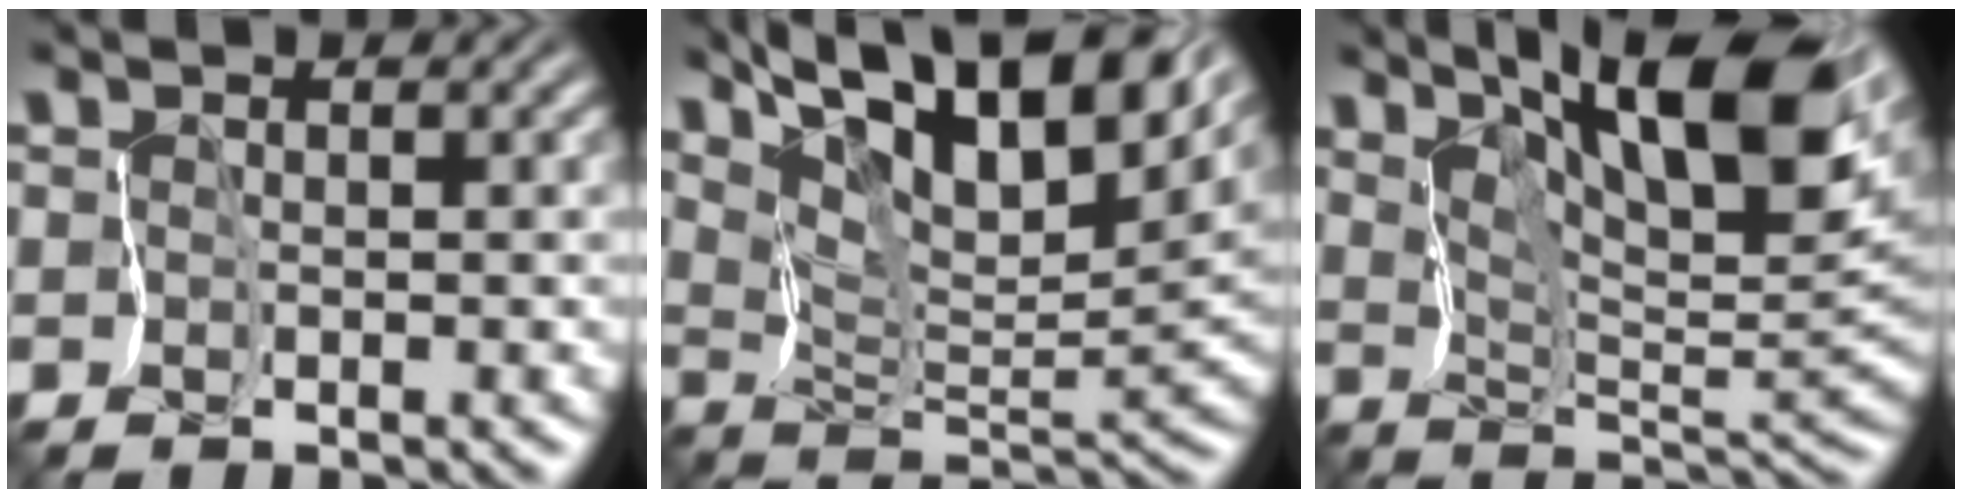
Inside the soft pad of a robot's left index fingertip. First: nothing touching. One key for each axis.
{"total": 12.8, "fx": 8.5, "fy": 4.4, "fz": 8.4, "tx": -0.127, "ty": 0.012, "tz": 0.125}
{"total": 12.1, "fx": 7.1, "fy": 3.1, "fz": 9.4, "tx": -0.146, "ty": 0.009, "tz": 0.120}